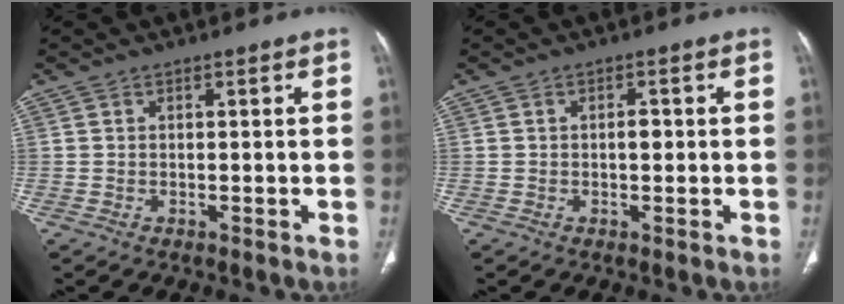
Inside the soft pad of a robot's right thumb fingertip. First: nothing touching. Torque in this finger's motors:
{"motor_torque": [0.40, 0.72, 0.72, -0.14, -0.01]}